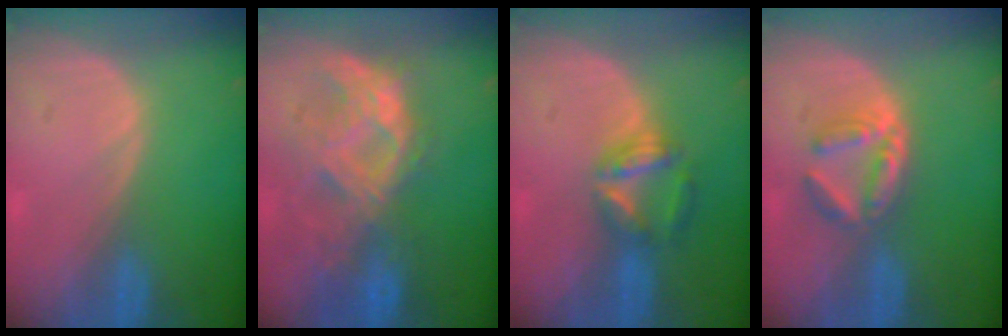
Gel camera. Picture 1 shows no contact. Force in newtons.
{"total": 9.7, "press": 8.9, "slide": 3.9}
{"total": 5.7, "press": 5.4, "slide": 2.0}
{"total": 5.1, "press": 4.9, "slide": 1.3}